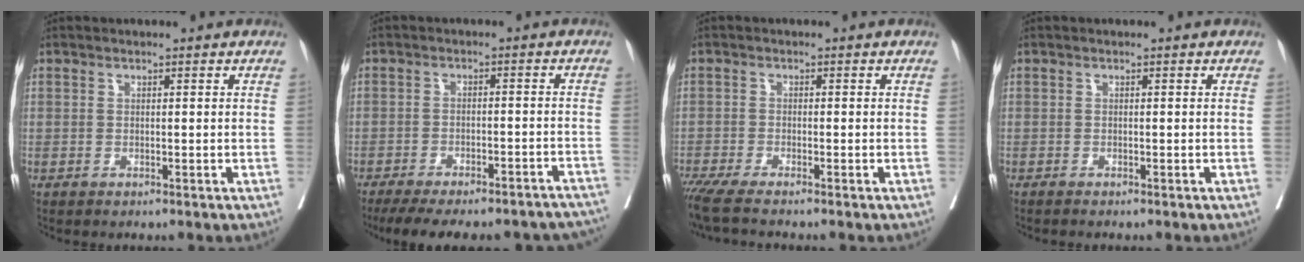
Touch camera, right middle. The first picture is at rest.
{"total": 22.0, "force": [-19.3, 5.6, 8.9], "torque": [-0.125, -0.008, -0.239]}
{"total": 6.0, "force": [-5.0, -0.2, 3.3], "torque": [-0.049, -0.016, -0.088]}
{"total": 0.9, "force": [-0.8, -0.1, 0.4], "torque": [-0.002, 0.000, -0.012]}